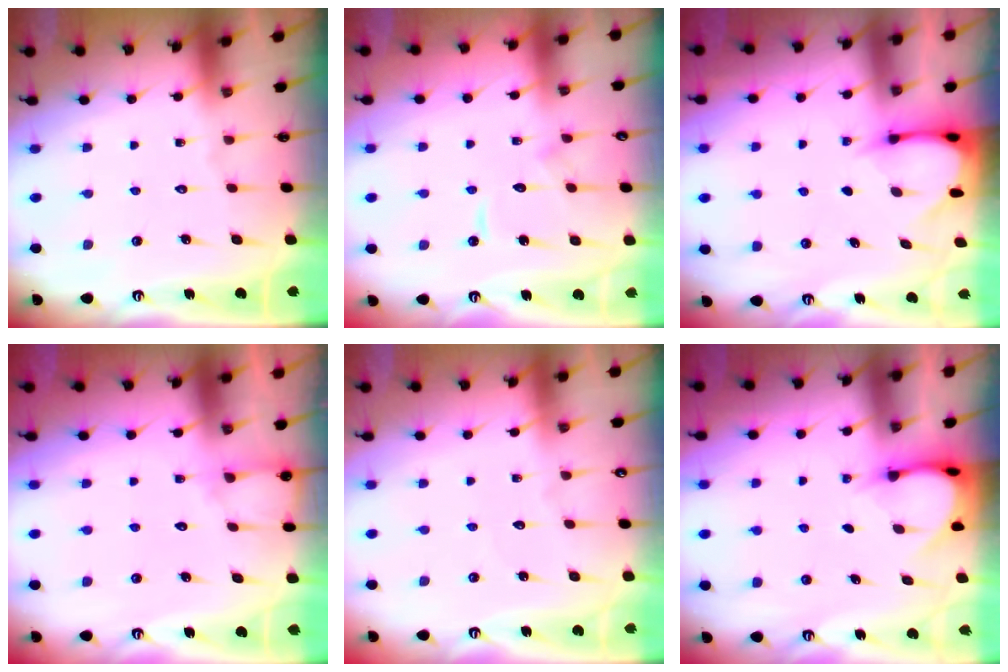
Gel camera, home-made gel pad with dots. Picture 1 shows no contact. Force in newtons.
{"total": 8.5, "press": 8.5, "slide": 0.8}
{"total": 3.5, "press": 3.4, "slide": 0.3}
{"total": 4.7, "press": 4.7, "slide": 0.4}
{"total": 2.1, "press": 2.1, "slide": 0.1}
{"total": 3.8, "press": 3.8, "slide": 0.3}